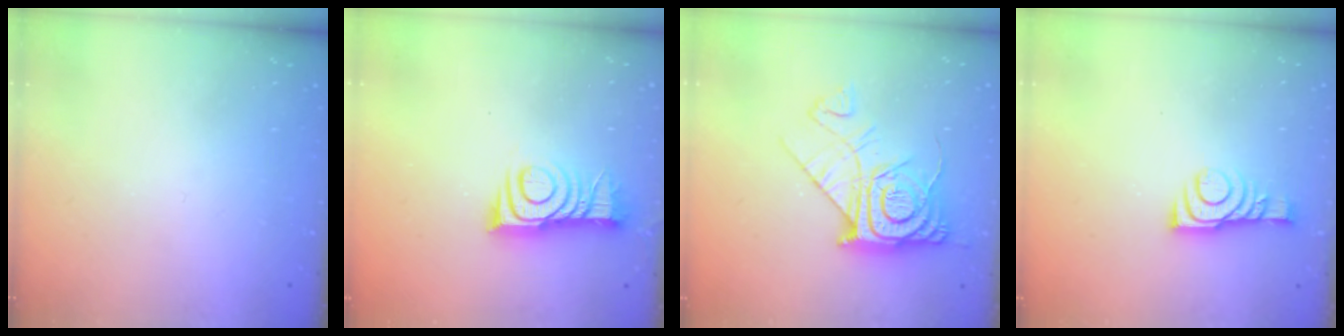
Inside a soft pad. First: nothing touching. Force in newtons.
{"total": 10.7, "press": 10.6, "slide": 0.4}
{"total": 15.1, "press": 15.0, "slide": 1.4}
{"total": 9.1, "press": 9.1, "slide": 0.4}